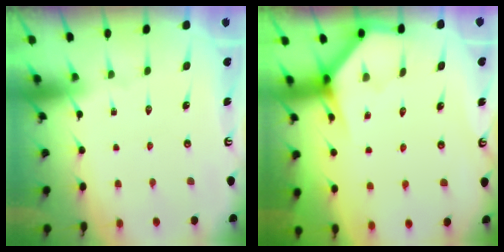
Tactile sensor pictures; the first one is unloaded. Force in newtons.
{"total": 3.9, "press": 3.9, "slide": 0.2}